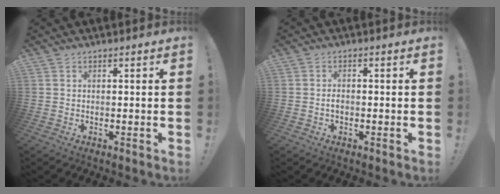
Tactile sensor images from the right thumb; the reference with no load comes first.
{"total": 1.4, "force": [-0.6, 0.7, 1.0], "torque": [-0.020, 0.006, -0.011]}